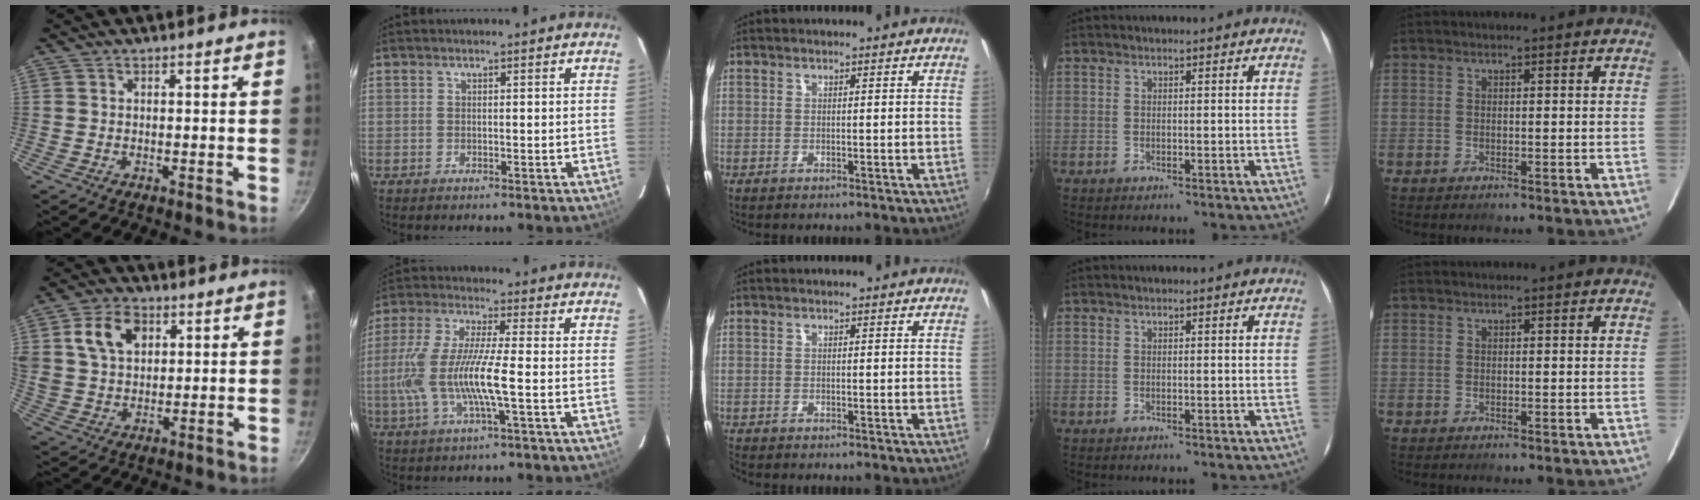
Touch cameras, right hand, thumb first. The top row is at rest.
{"thumb": {"total": 10.3, "force": [3.6, 7.2, 6.4], "torque": [-0.099, -0.002, 0.061]}, "index": {"total": 13.3, "force": [-2.7, 1.7, 12.9], "torque": [-0.263, -0.006, -0.049]}, "middle": {"total": 0.6, "force": [-0.5, 0.2, 0.0], "torque": [0.000, -0.003, -0.014]}}